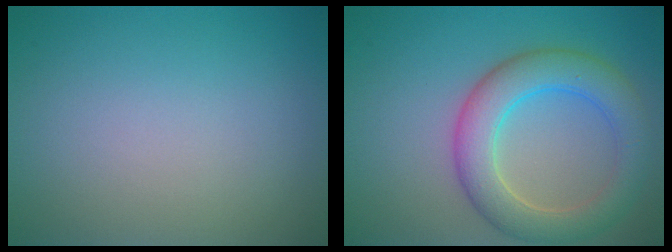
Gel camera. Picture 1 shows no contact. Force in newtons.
{"total": 6.0, "press": 6.0, "slide": 0.3}